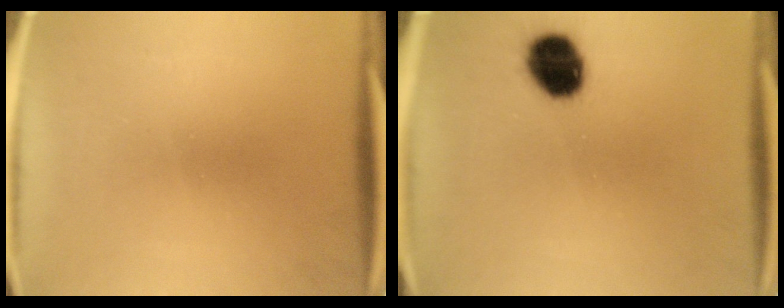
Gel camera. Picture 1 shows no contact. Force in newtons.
{"total": 11.1}